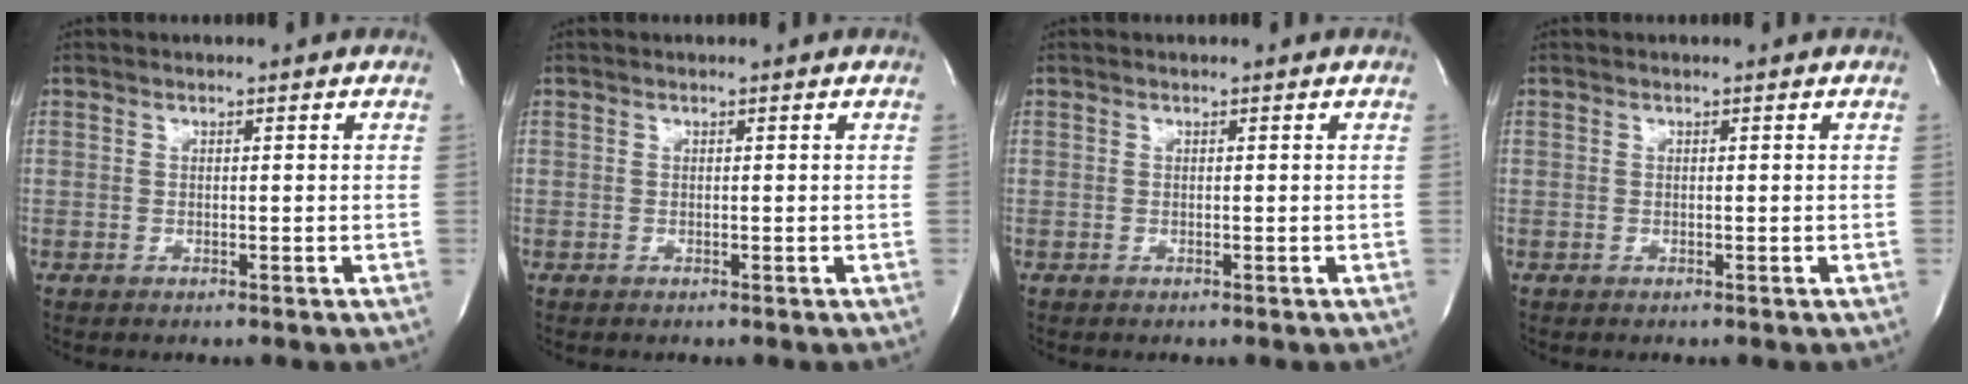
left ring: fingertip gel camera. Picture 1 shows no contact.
{"total": 0.0}
{"total": 0.0}
{"total": 0.0}